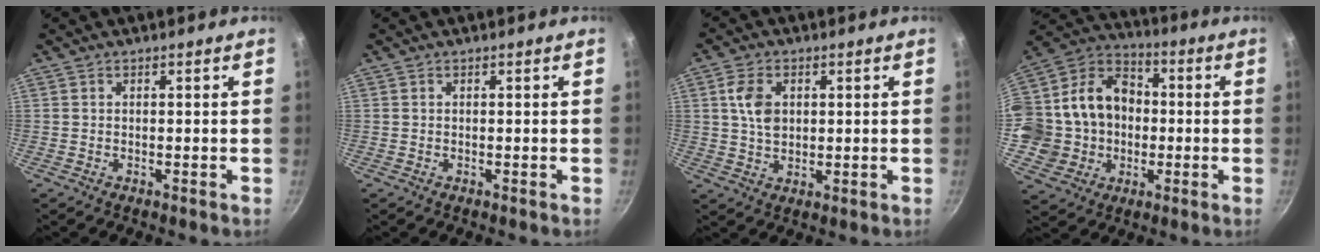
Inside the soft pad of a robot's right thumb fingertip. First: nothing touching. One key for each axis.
{"total": 0.0}
{"total": 6.0, "fx": 1.5, "fy": 4.0, "fz": 4.2, "tx": -0.073, "ty": -0.001, "tz": 0.027}
{"total": 20.0, "fx": -0.7, "fy": 17.6, "fz": 9.4, "tx": -0.162, "ty": 0.047, "tz": -0.007}